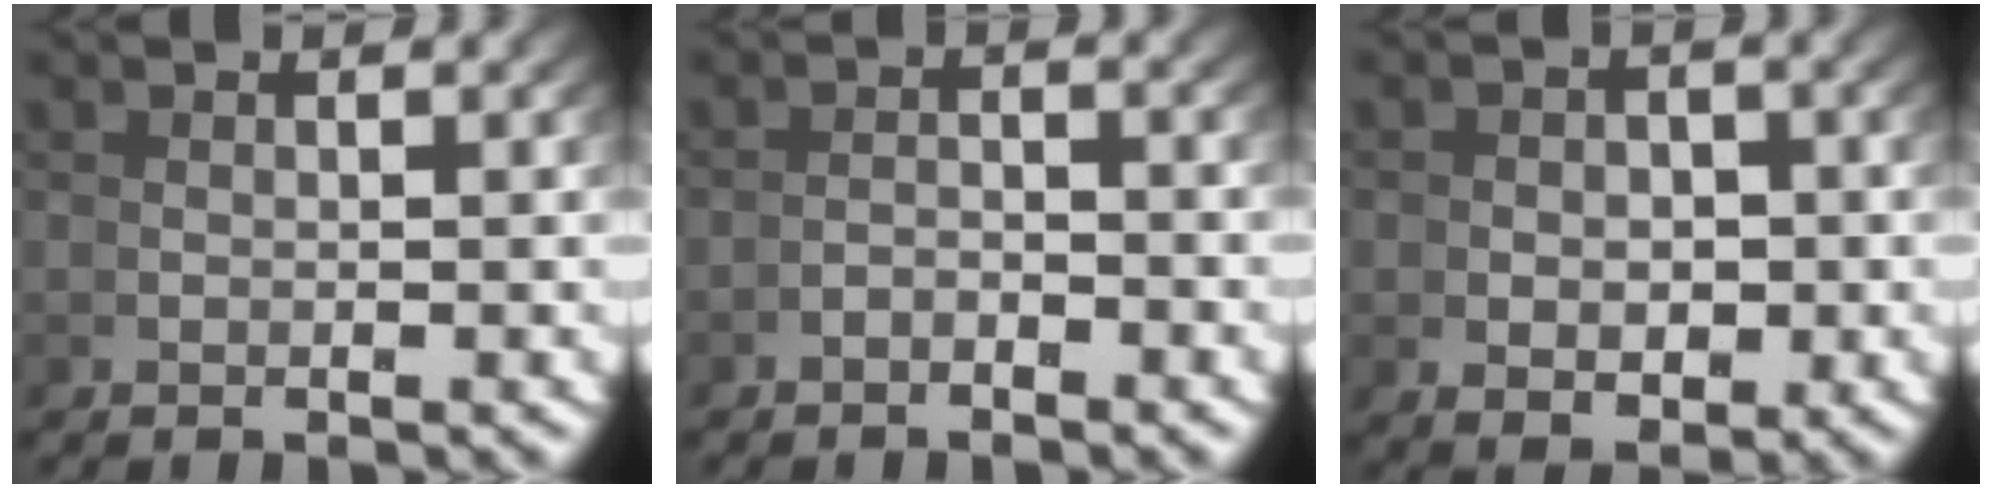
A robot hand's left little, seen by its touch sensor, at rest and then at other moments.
{"total": 1.4, "force": [-1.4, -0.4, 0.0], "torque": [0.012, 0.002, -0.028]}
{"total": 2.9, "force": [-0.8, 1.8, 2.1], "torque": [-0.021, -0.014, -0.004]}